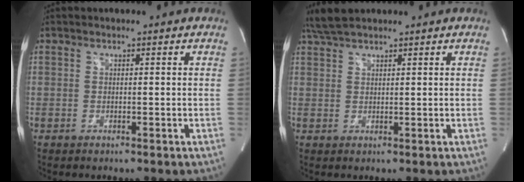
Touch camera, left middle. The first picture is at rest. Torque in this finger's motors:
{"motor_torque": [0.30, -0.17, -0.02, 0.01]}